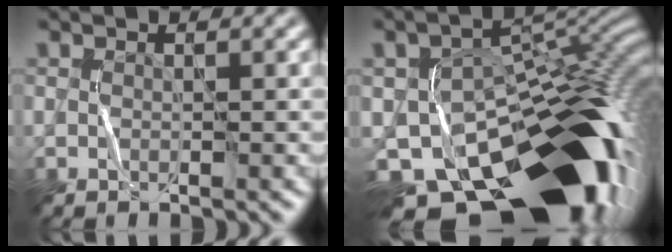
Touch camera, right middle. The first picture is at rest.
{"total": 17.7, "force": [-9.2, 9.4, 11.9], "torque": [-0.164, -0.023, -0.132]}